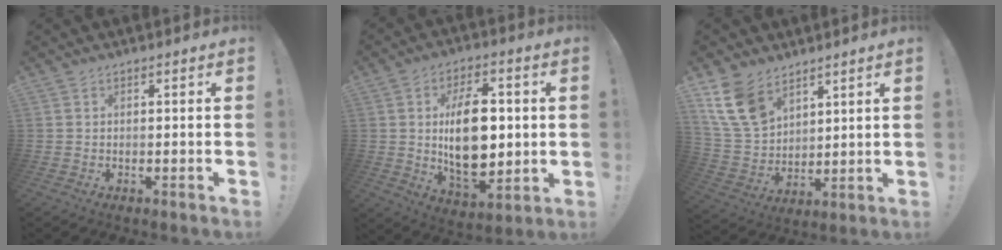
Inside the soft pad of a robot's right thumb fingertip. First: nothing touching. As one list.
[{"total": 19.3, "force": [1.1, 11.1, 15.8], "torque": [-0.274, -0.012, 0.014]}, {"total": 14.2, "force": [8.8, 8.8, 6.8], "torque": [-0.147, -0.041, 0.174]}]